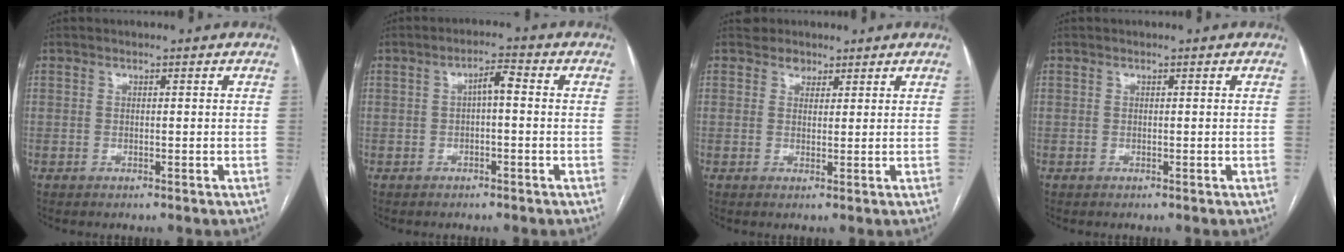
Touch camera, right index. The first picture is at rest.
{"total": 2.9, "force": [0.0, 0.7, 2.9], "torque": [-0.047, 0.013, 0.000]}
{"total": 2.8, "force": [1.9, 2.0, -0.2], "torque": [0.012, 0.006, 0.024]}
{"total": 0.0}